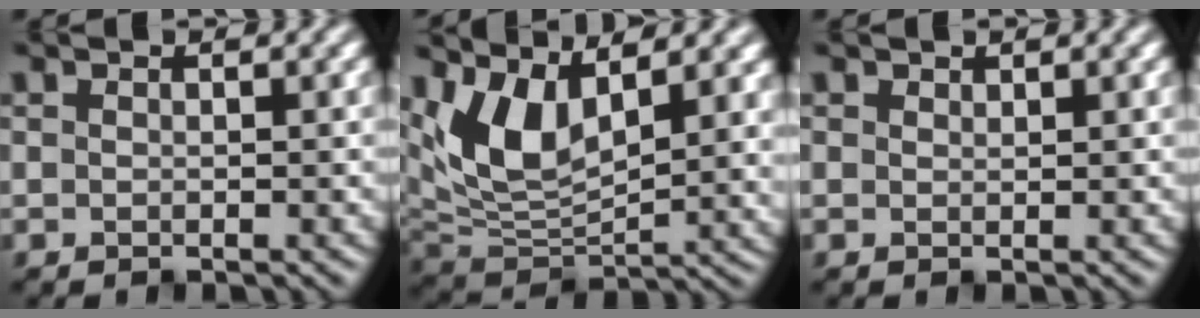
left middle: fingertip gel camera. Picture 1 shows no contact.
{"total": 8.2, "force": [3.4, 4.2, 6.2], "torque": [-0.126, -0.002, 0.063]}
{"total": 0.6, "force": [0.6, 0.1, 0.0], "torque": [-0.001, -0.002, 0.010]}